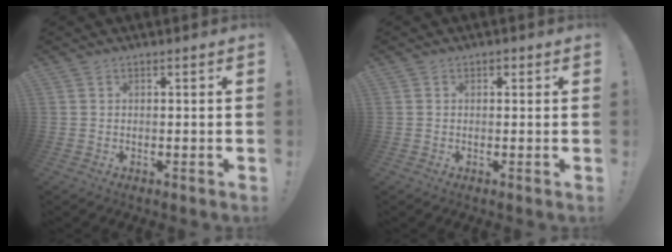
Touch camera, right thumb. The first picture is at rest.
{"total": 0.8, "force": [0.2, 0.7, 0.4], "torque": [-0.003, 0.000, 0.001]}